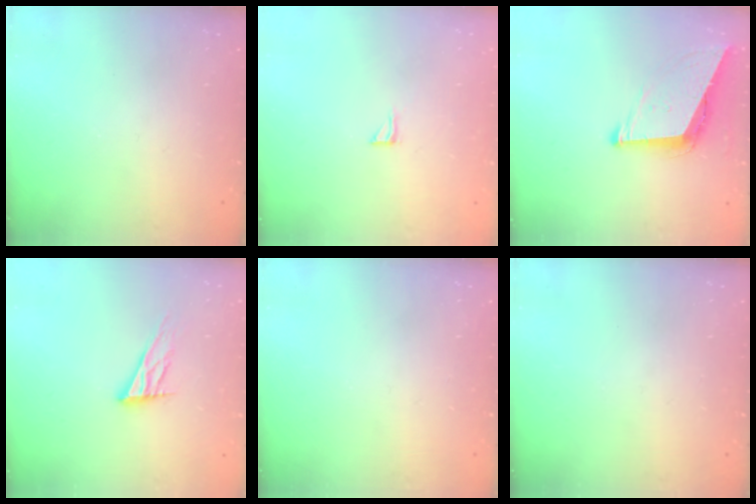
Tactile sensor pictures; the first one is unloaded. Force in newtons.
{"total": 3.6, "press": 3.6, "slide": 0.4}
{"total": 9.3, "press": 8.9, "slide": 2.7}
{"total": 12.7, "press": 12.4, "slide": 2.8}
{"total": 0.0}
{"total": 0.0}